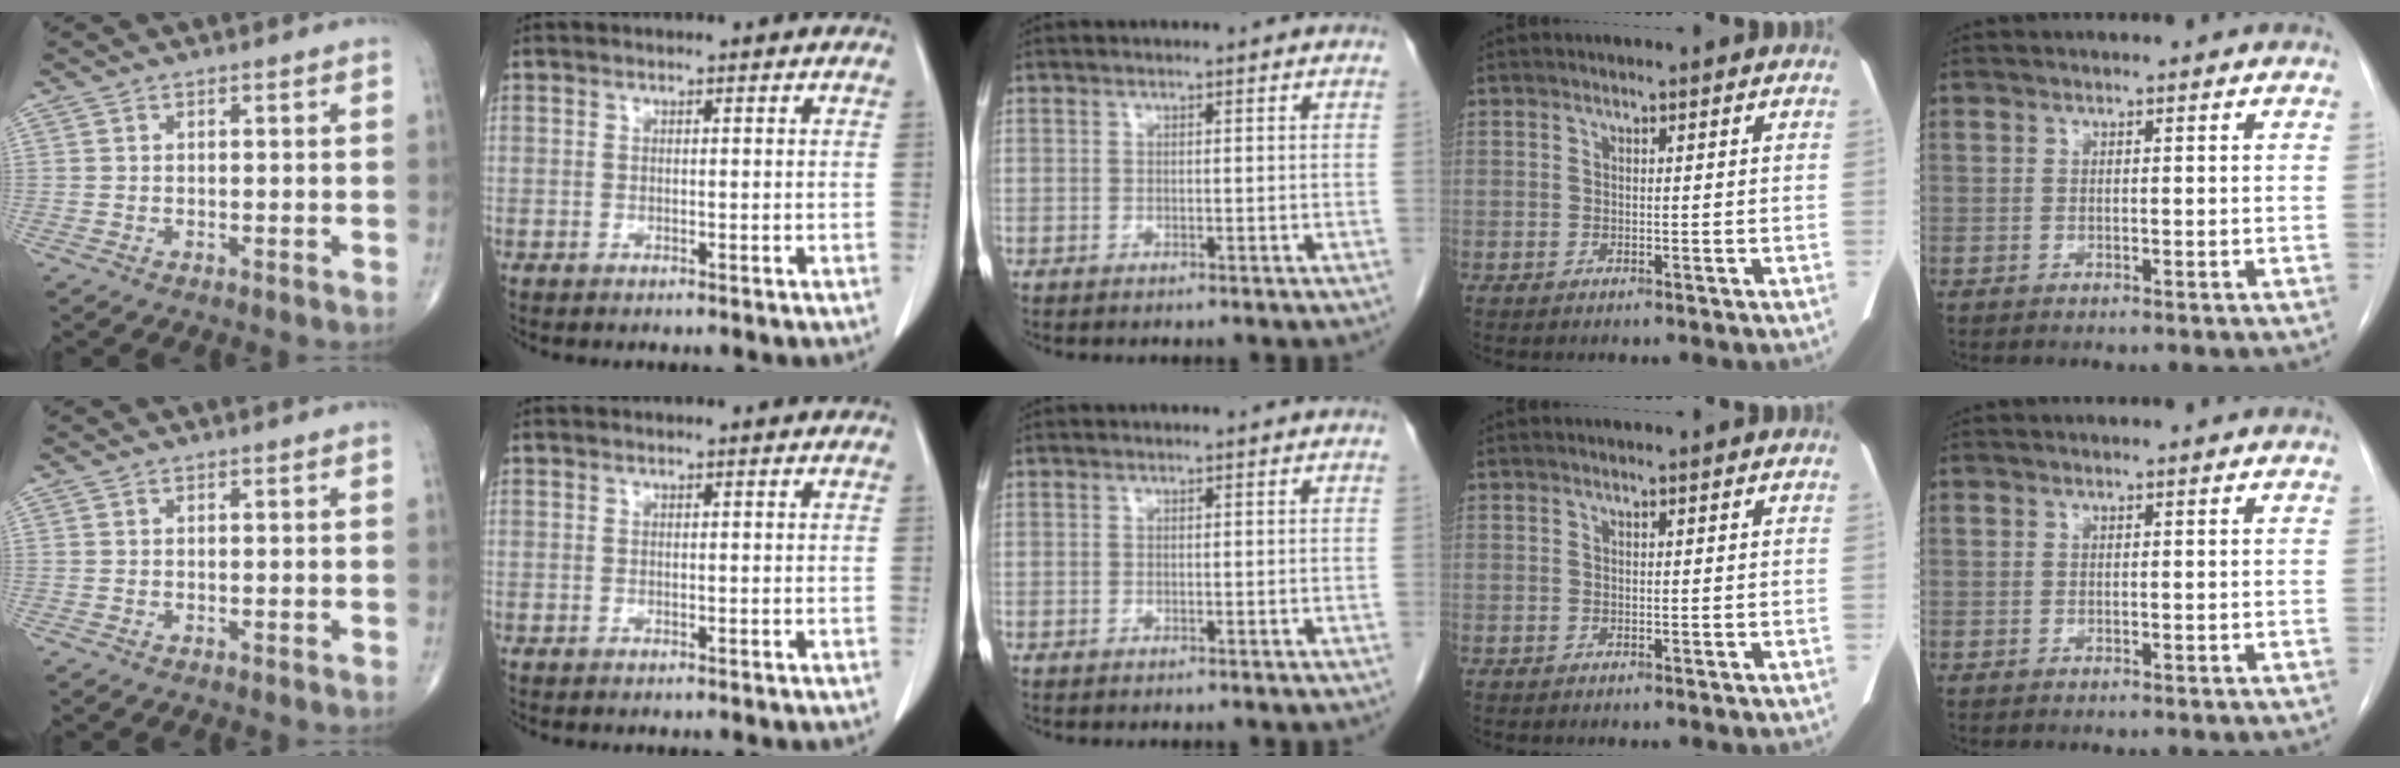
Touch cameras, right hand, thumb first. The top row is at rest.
{}